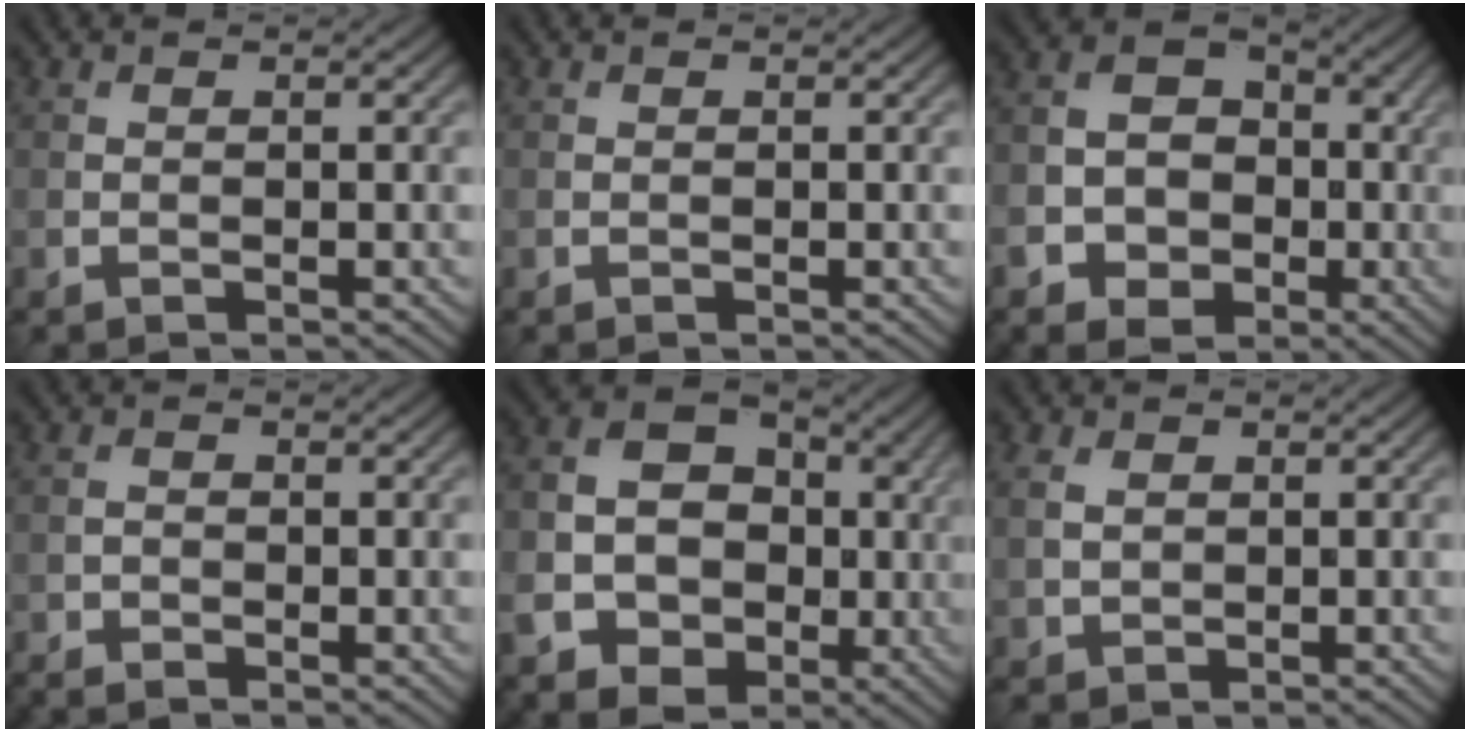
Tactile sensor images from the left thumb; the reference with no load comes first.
{"total": 0.0}
{"total": 8.3, "force": [-2.9, 6.6, 4.1], "torque": [-0.077, -0.019, -0.062]}
{"total": 1.8, "force": [-1.3, 1.1, 0.6], "torque": [-0.014, -0.001, -0.028]}
{"total": 10.9, "force": [-2.3, 9.0, 5.7], "torque": [-0.128, -0.028, -0.057]}
{"total": 3.2, "force": [0.6, 2.4, 2.0], "torque": [-0.052, 0.001, 0.012]}